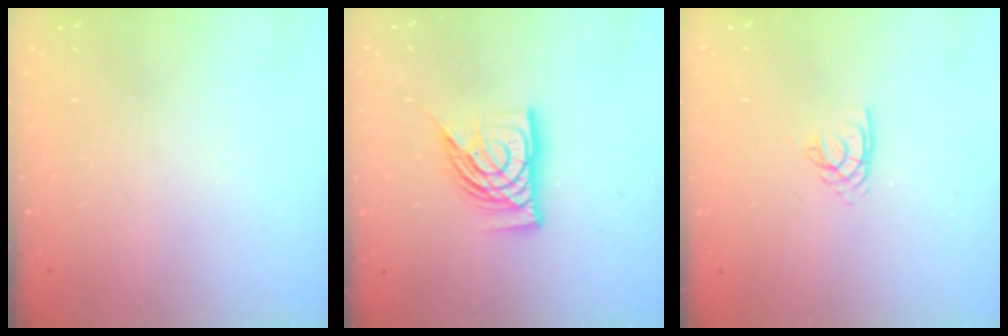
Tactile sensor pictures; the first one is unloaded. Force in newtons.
{"total": 14.0, "press": 13.9, "slide": 1.6}
{"total": 1.9, "press": 1.8, "slide": 0.3}